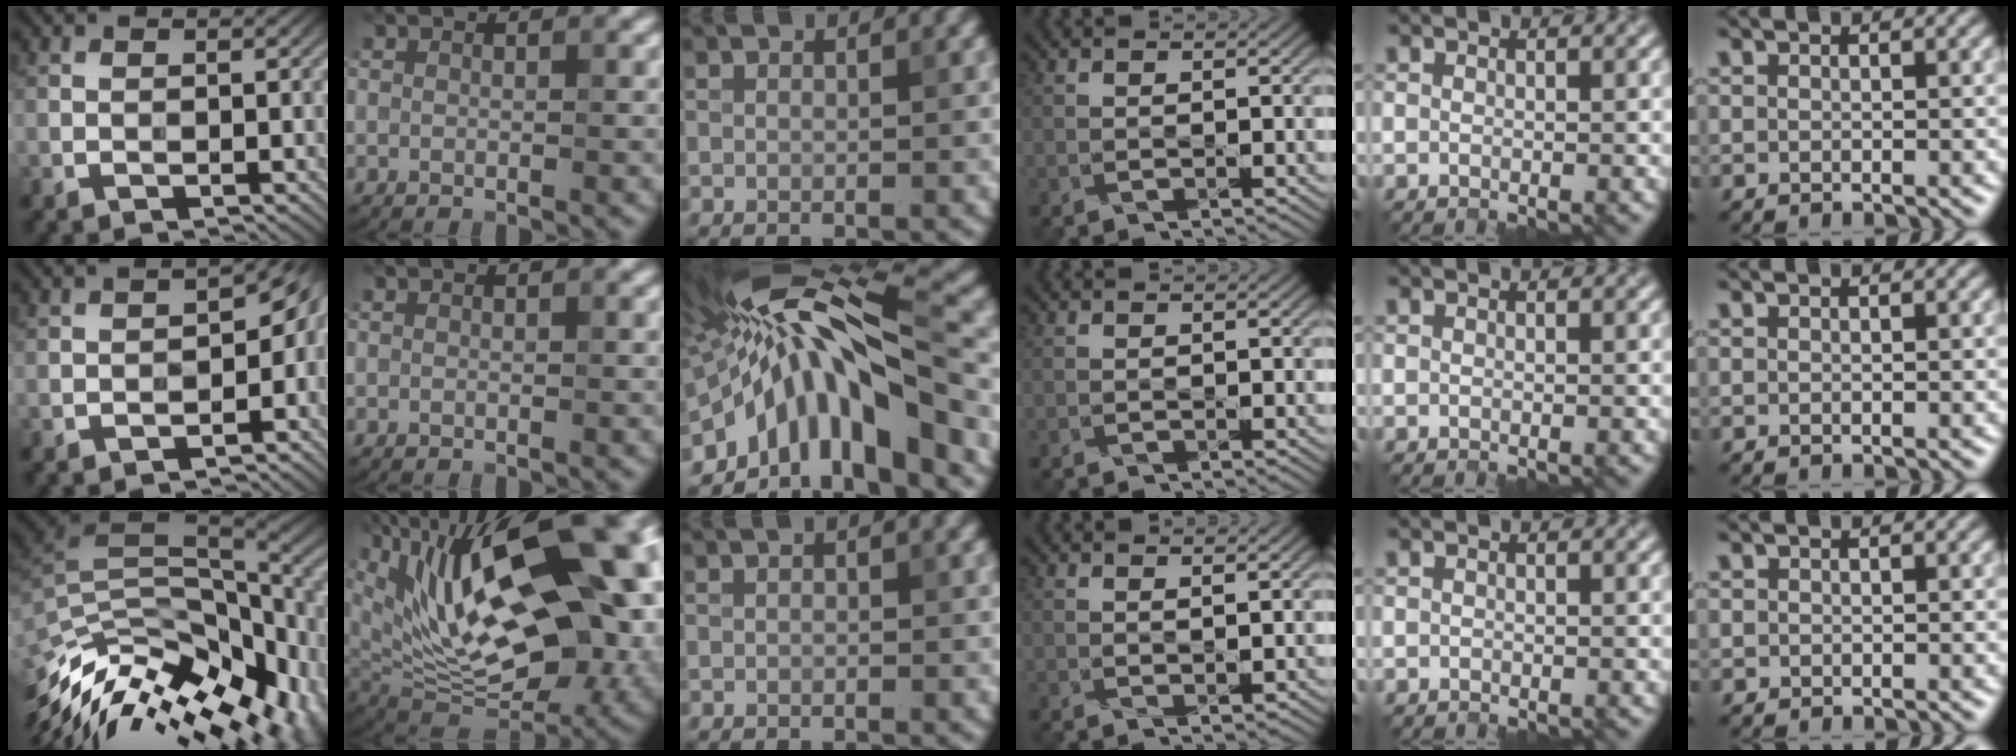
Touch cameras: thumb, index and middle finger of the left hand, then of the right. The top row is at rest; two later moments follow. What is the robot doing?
{"motion": "close", "object": "stapler"}